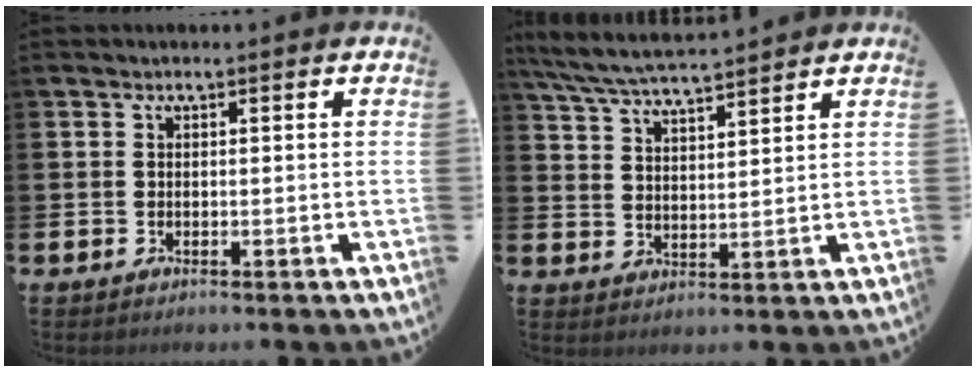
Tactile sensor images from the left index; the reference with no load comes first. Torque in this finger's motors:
{"motor_torque": [1.00, -1.14, 0.15, 0.13]}